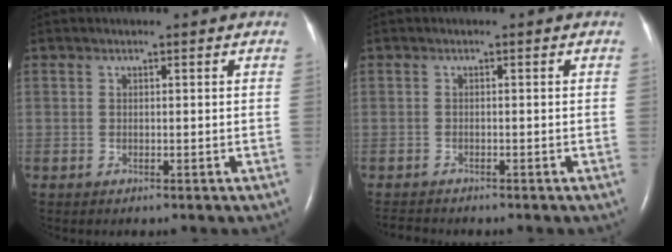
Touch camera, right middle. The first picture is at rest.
{"total": 1.8, "force": [-1.8, 0.1, 0.1], "torque": [-0.003, -0.009, -0.029]}